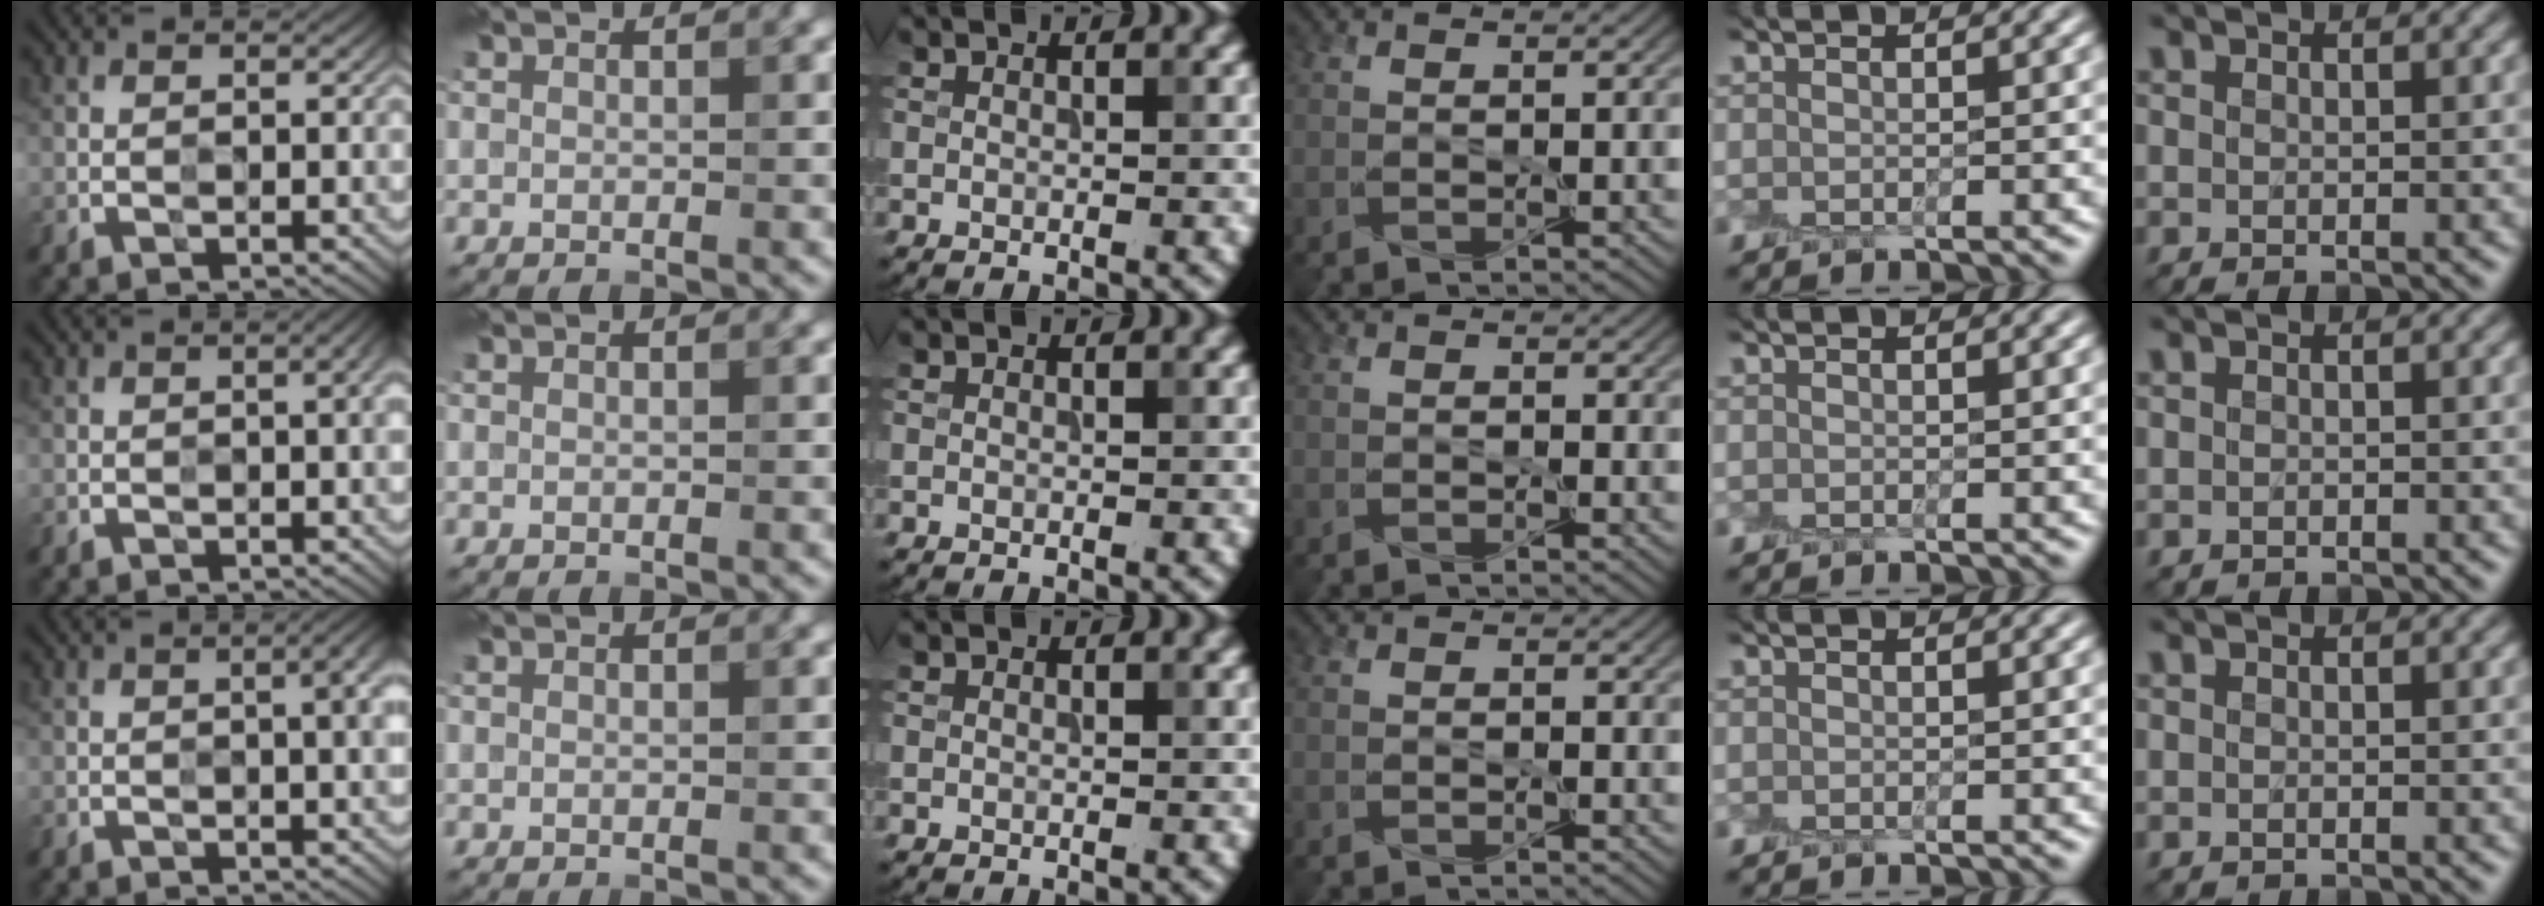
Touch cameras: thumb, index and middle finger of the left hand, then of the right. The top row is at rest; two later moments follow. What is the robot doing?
{"motion": "peel", "object": "plastic wrap"}